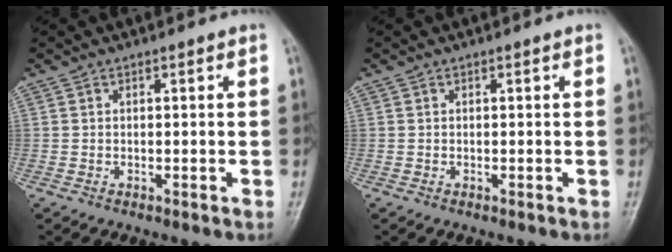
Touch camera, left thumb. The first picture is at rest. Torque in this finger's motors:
{"motor_torque": [0.01, 0.01, -0.01, -0.03, 0.00]}